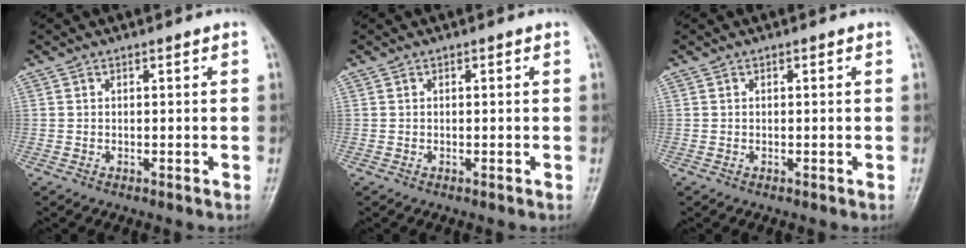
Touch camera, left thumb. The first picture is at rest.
{"total": 0.0}
{"total": 0.0}